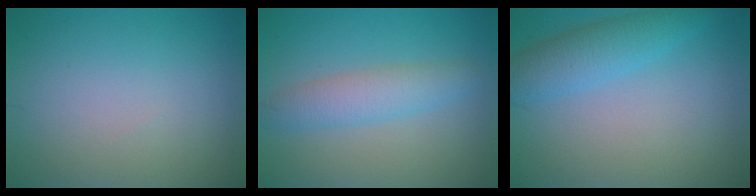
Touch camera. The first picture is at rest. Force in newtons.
{"total": 3.3, "press": 3.3, "slide": 0.1}
{"total": 3.6, "press": 3.6, "slide": 0.1}